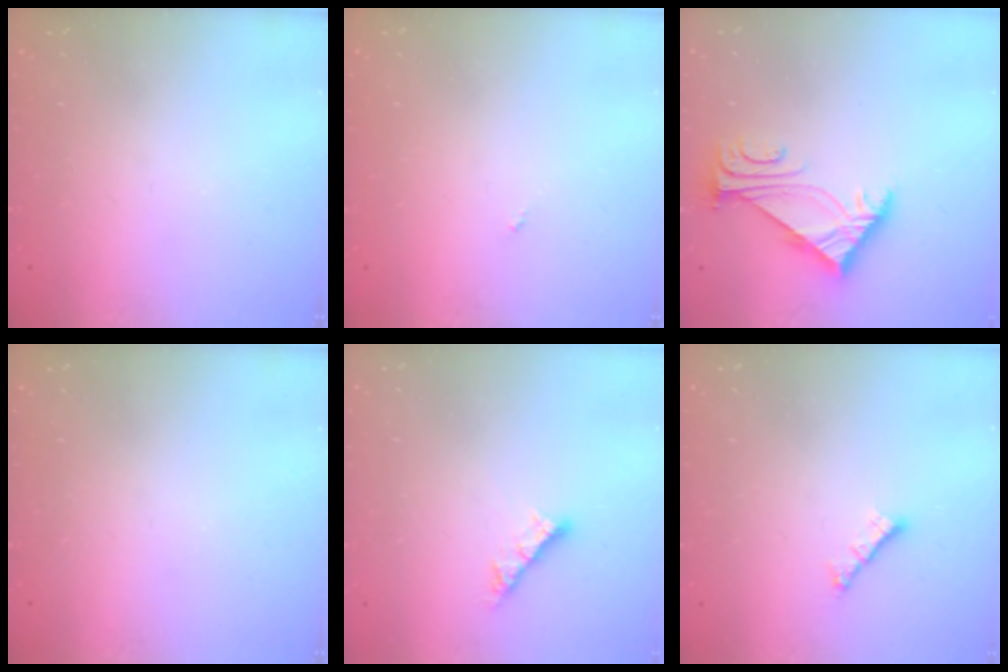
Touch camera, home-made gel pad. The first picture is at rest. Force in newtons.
{"total": 0.0}
{"total": 5.6, "press": 5.5, "slide": 1.2}
{"total": 0.0}
{"total": 5.0, "press": 5.0, "slide": 0.3}
{"total": 1.2, "press": 1.2, "slide": 0.3}